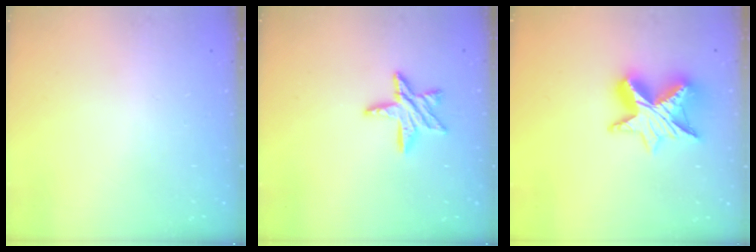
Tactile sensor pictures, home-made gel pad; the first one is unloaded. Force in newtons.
{"total": 10.3, "press": 10.3, "slide": 0.9}
{"total": 11.9, "press": 11.9, "slide": 0.8}